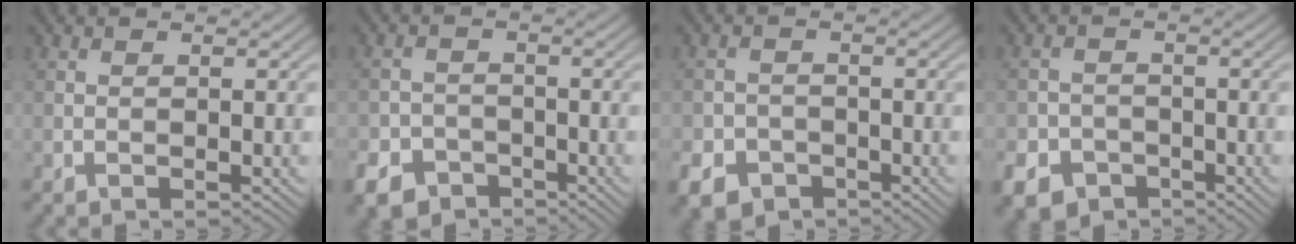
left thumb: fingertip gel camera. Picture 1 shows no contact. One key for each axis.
{"total": 5.5, "fx": -3.7, "fy": 3.6, "fz": 1.6, "tx": -0.032, "ty": -0.003, "tz": -0.073}
{"total": 5.2, "fx": -3.1, "fy": 3.8, "fz": 1.7, "tx": -0.038, "ty": -0.005, "tz": -0.062}
{"total": 6.1, "fx": -3.7, "fy": 4.6, "fz": 1.7, "tx": -0.029, "ty": -0.012, "tz": -0.076}